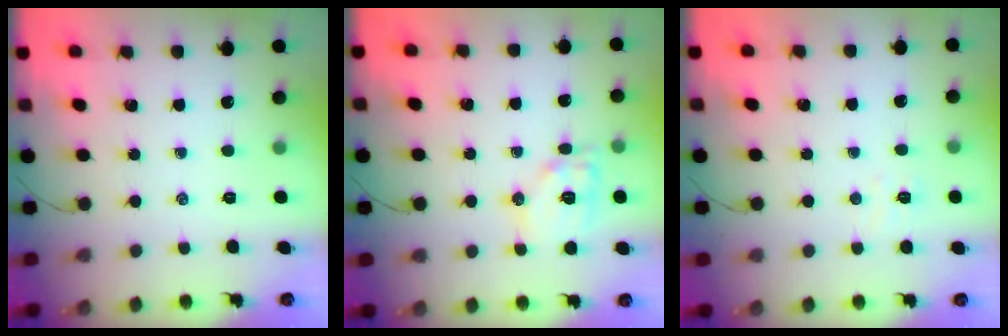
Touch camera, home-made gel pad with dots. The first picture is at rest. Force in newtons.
{"total": 10.7, "press": 10.7, "slide": 0.8}
{"total": 3.4, "press": 3.3, "slide": 1.1}